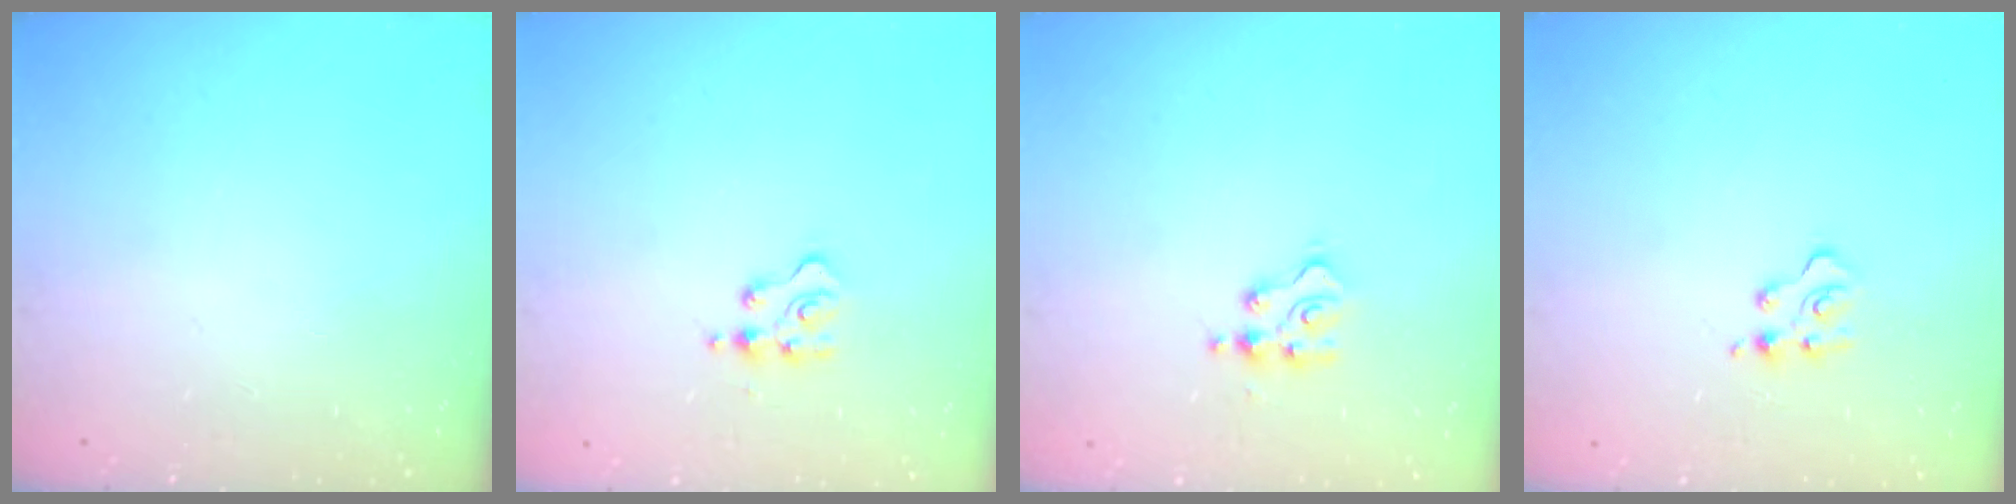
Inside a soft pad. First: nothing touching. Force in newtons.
{"total": 4.9, "press": 4.9, "slide": 0.5}
{"total": 3.7, "press": 3.7, "slide": 0.5}
{"total": 4.4, "press": 4.3, "slide": 0.5}